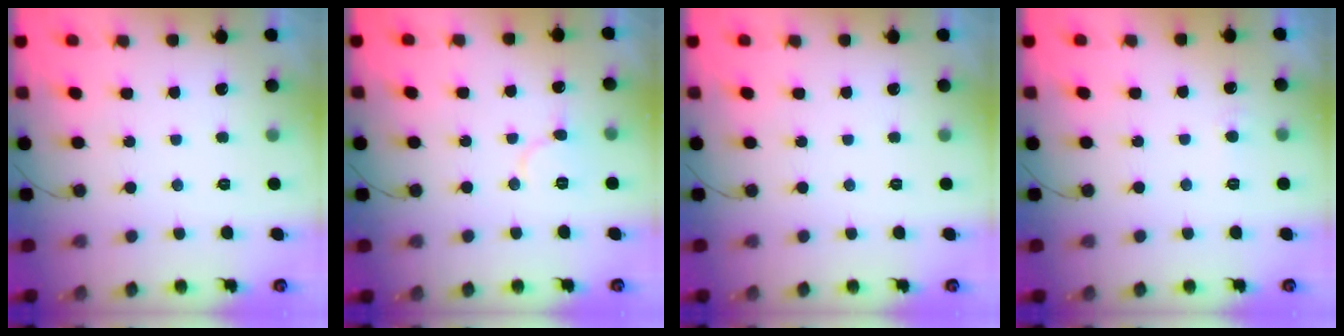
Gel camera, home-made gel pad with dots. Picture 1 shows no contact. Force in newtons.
{"total": 7.0, "press": 7.0, "slide": 0.7}
{"total": 0.0}
{"total": 3.7, "press": 3.7, "slide": 0.5}